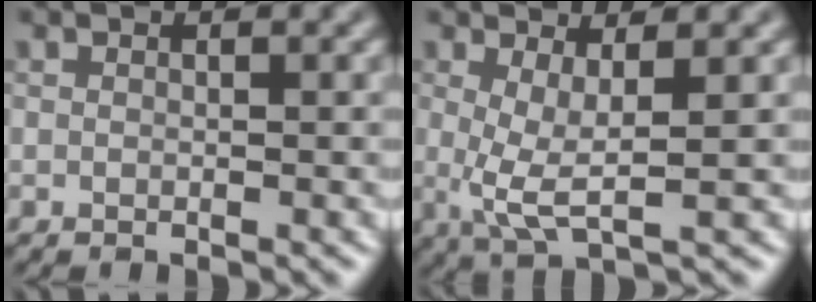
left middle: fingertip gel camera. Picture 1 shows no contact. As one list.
[{"total": 4.0, "force": [0.7, 1.1, 3.8], "torque": [-0.076, -0.006, 0.012]}]